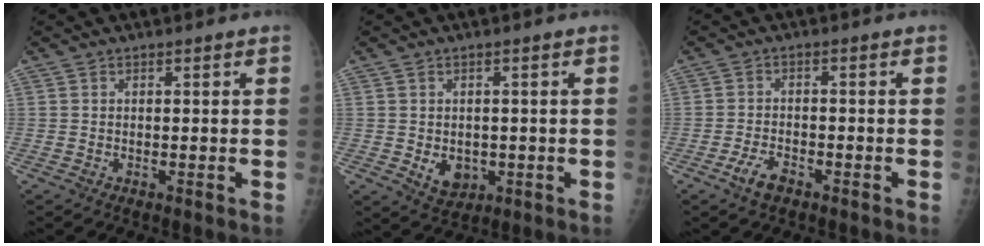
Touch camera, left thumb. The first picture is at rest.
{"total": 4.8, "force": [-0.8, 3.8, 2.9], "torque": [-0.025, -0.003, 0.002]}
{"total": 3.8, "force": [-2.5, 1.7, 2.3], "torque": [-0.049, 0.014, -0.044]}